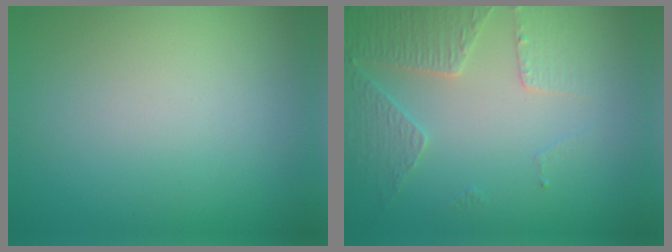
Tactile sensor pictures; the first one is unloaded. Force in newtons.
{"total": 3.7, "press": 3.5, "slide": 1.2}